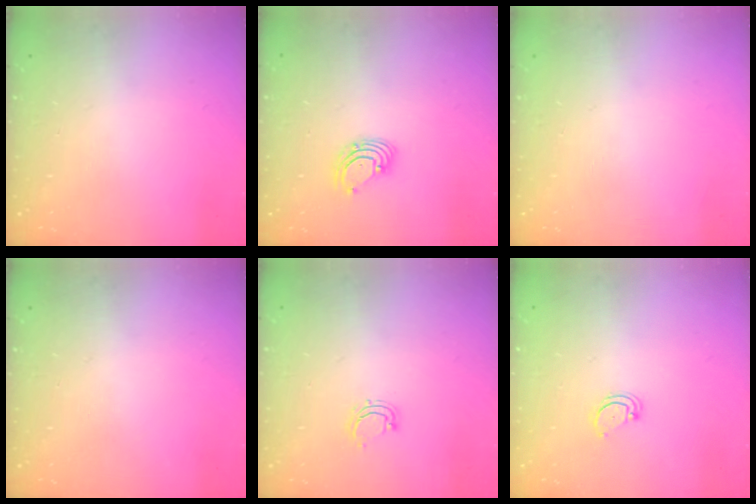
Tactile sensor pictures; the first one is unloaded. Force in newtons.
{"total": 2.7, "press": 2.7, "slide": 0.3}
{"total": 0.0}
{"total": 0.0}
{"total": 4.9, "press": 4.8, "slide": 0.9}
{"total": 3.8, "press": 3.8, "slide": 0.3}